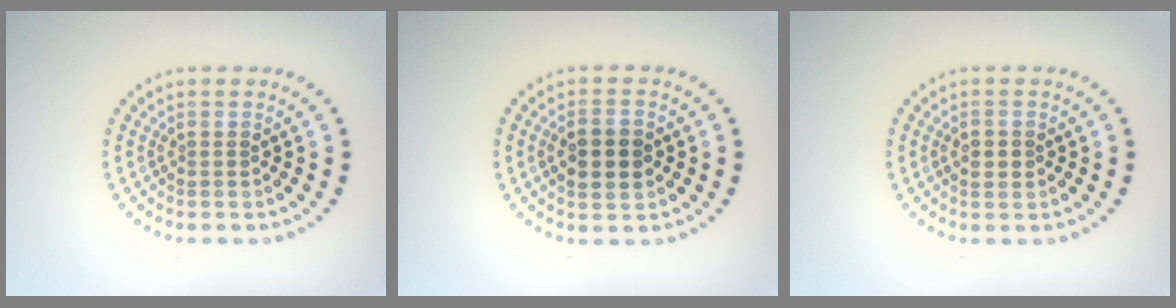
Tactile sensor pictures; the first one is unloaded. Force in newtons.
{"total": 3.6, "press": 3.6, "slide": 0.1}
{"total": 1.9, "press": 1.9, "slide": 0.1}